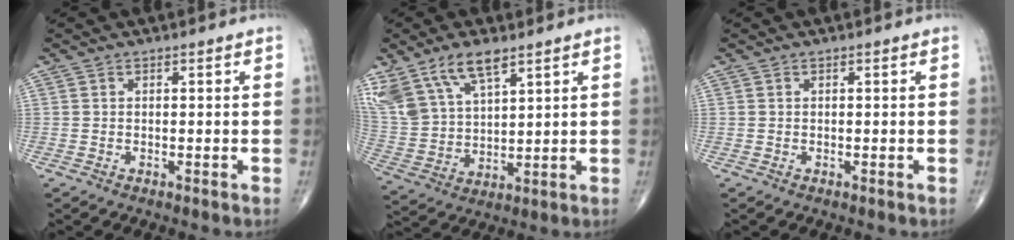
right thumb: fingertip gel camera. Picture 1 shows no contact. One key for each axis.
{"total": 14.6, "fx": 9.4, "fy": 6.7, "fz": 9.0, "tx": -0.175, "ty": -0.026, "tz": 0.196}
{"total": 0.0}